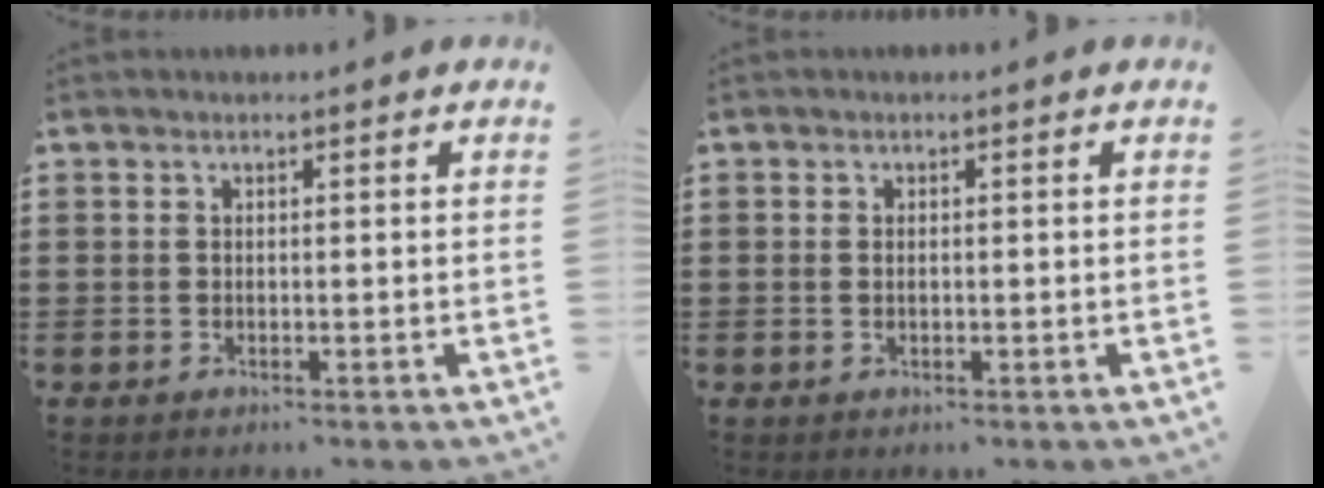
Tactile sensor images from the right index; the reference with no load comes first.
{"total": 0.9, "force": [0.0, 0.4, 0.8], "torque": [-0.019, 0.001, 0.000]}